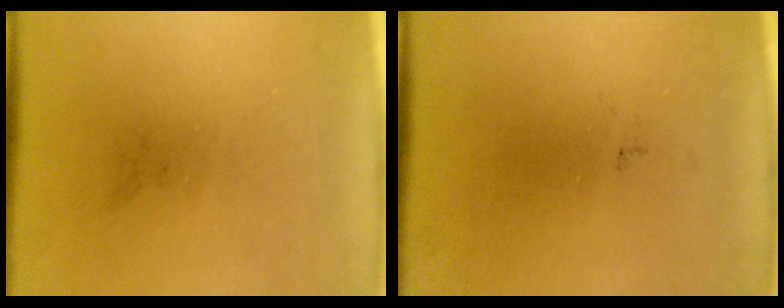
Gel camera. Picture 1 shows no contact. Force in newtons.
{"total": 0.0}